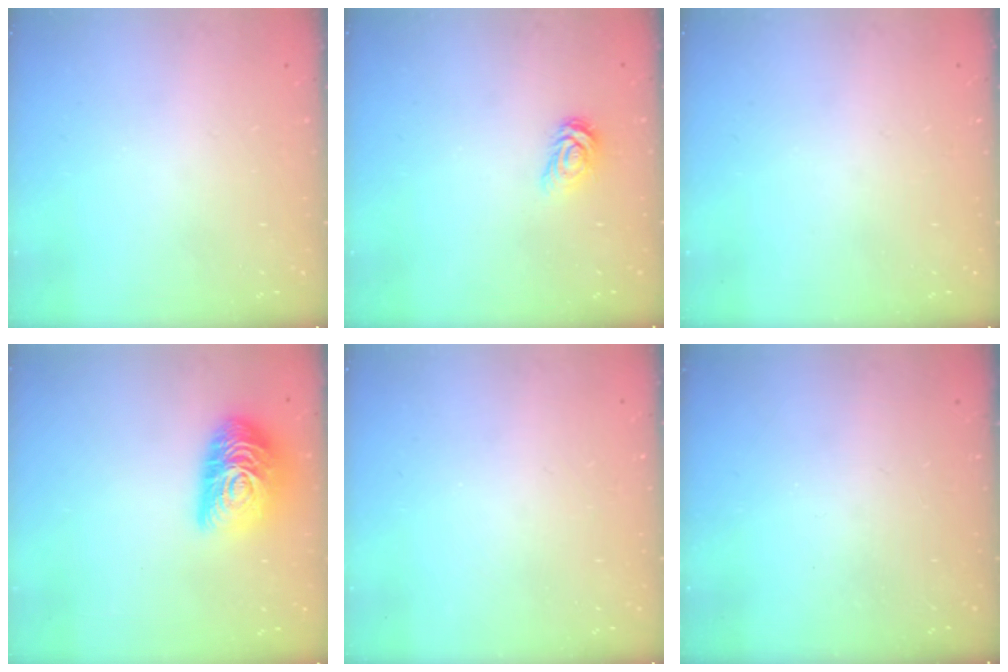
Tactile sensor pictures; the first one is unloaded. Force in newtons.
{"total": 3.4, "press": 3.4, "slide": 0.4}
{"total": 0.0}
{"total": 15.7, "press": 15.7, "slide": 0.9}
{"total": 0.0}
{"total": 0.0}